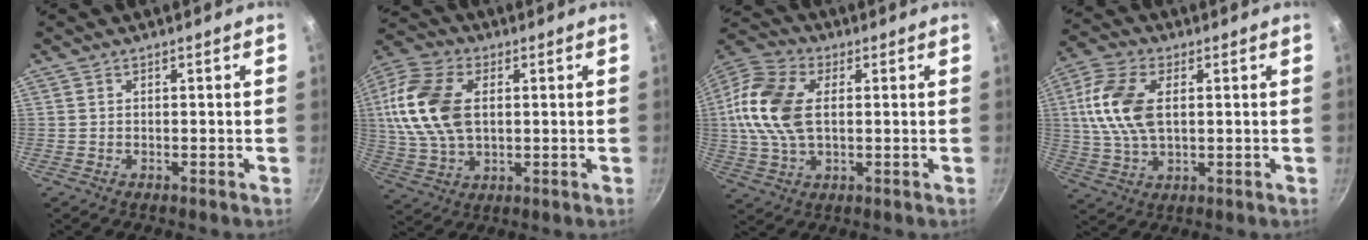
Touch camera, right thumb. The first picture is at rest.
{"total": 16.6, "force": [2.3, 10.4, 12.7], "torque": [-0.246, 0.009, 0.040]}
{"total": 14.9, "force": [1.6, 9.0, 11.7], "torque": [-0.225, 0.016, 0.017]}
{"total": 12.8, "force": [2.0, 7.3, 10.3], "torque": [-0.202, 0.008, 0.033]}